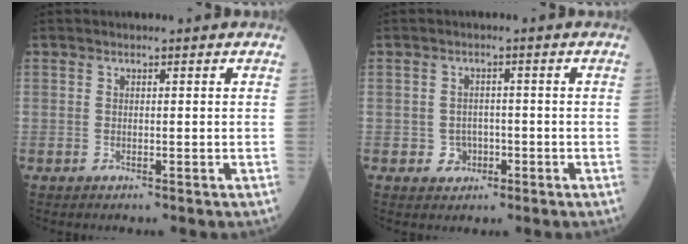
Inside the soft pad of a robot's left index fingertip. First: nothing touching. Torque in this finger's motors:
{"motor_torque": [-0.09, 0.14, 0.01, -0.01]}